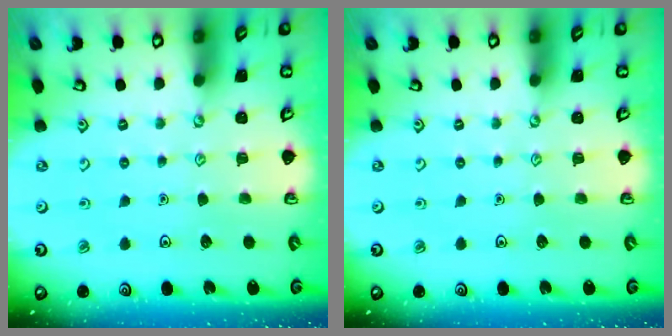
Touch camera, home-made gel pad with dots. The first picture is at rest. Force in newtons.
{"total": 0.0}